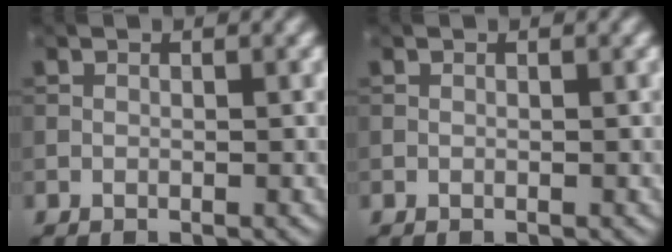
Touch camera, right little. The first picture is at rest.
{"total": 0.0}